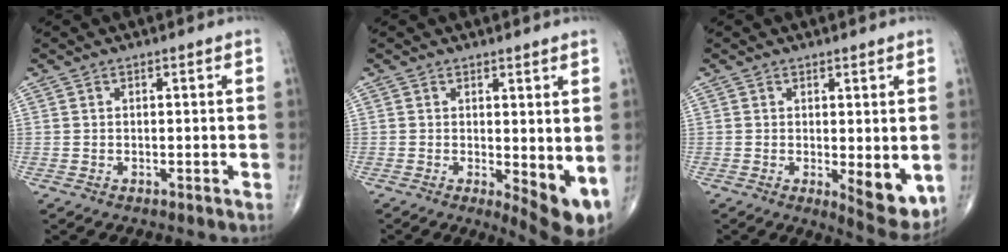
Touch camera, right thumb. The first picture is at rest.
{"total": 7.5, "force": [-0.2, 2.8, 7.0], "torque": [-0.090, -0.018, 0.004]}
{"total": 7.7, "force": [-0.9, 2.8, 7.1], "torque": [-0.087, -0.022, -0.004]}